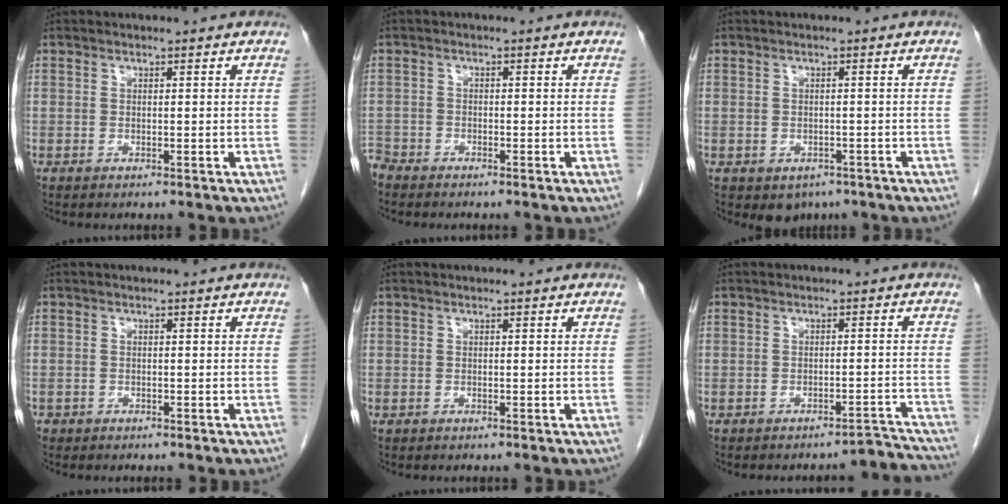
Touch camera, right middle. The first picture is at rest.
{"total": 2.9, "force": [-2.8, 0.8, 0.1], "torque": [-0.001, -0.007, -0.054]}
{"total": 3.1, "force": [-1.9, 2.1, 1.1], "torque": [-0.010, 0.003, -0.016]}
{"total": 0.7, "force": [-0.5, 0.5, 0.1], "torque": [-0.009, 0.002, -0.008]}
{"total": 0.0}
{"total": 4.2, "force": [-4.1, -0.5, -1.0], "torque": [0.035, 0.024, -0.043]}